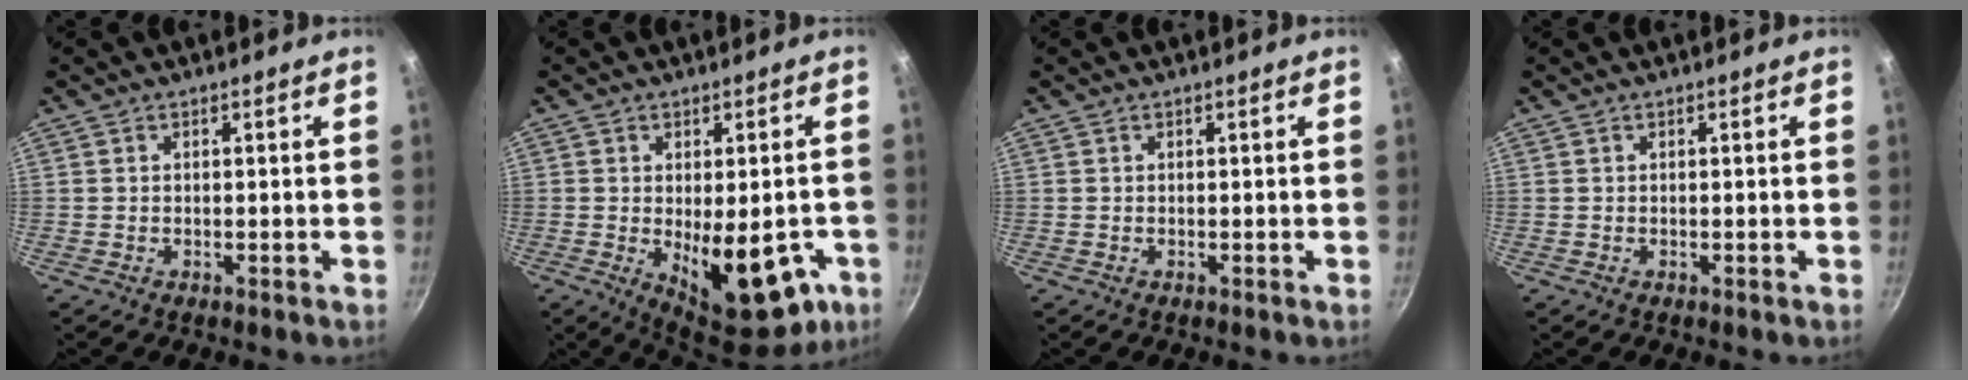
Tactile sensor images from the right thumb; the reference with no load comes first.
{"total": 16.9, "force": [-4.8, 8.0, 14.1], "torque": [-0.149, -0.012, -0.044]}
{"total": 0.0}
{"total": 0.0}